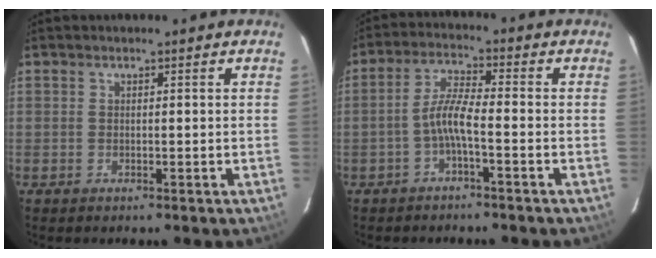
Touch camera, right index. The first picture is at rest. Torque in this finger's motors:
{"motor_torque": [0.75, -0.47, 0.47, 0.13]}